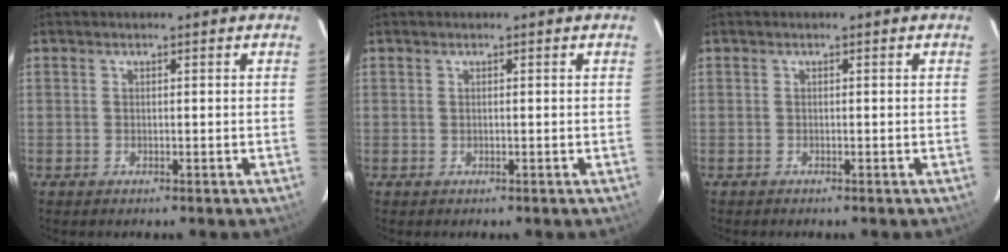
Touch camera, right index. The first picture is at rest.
{"total": 0.0}
{"total": 0.0}